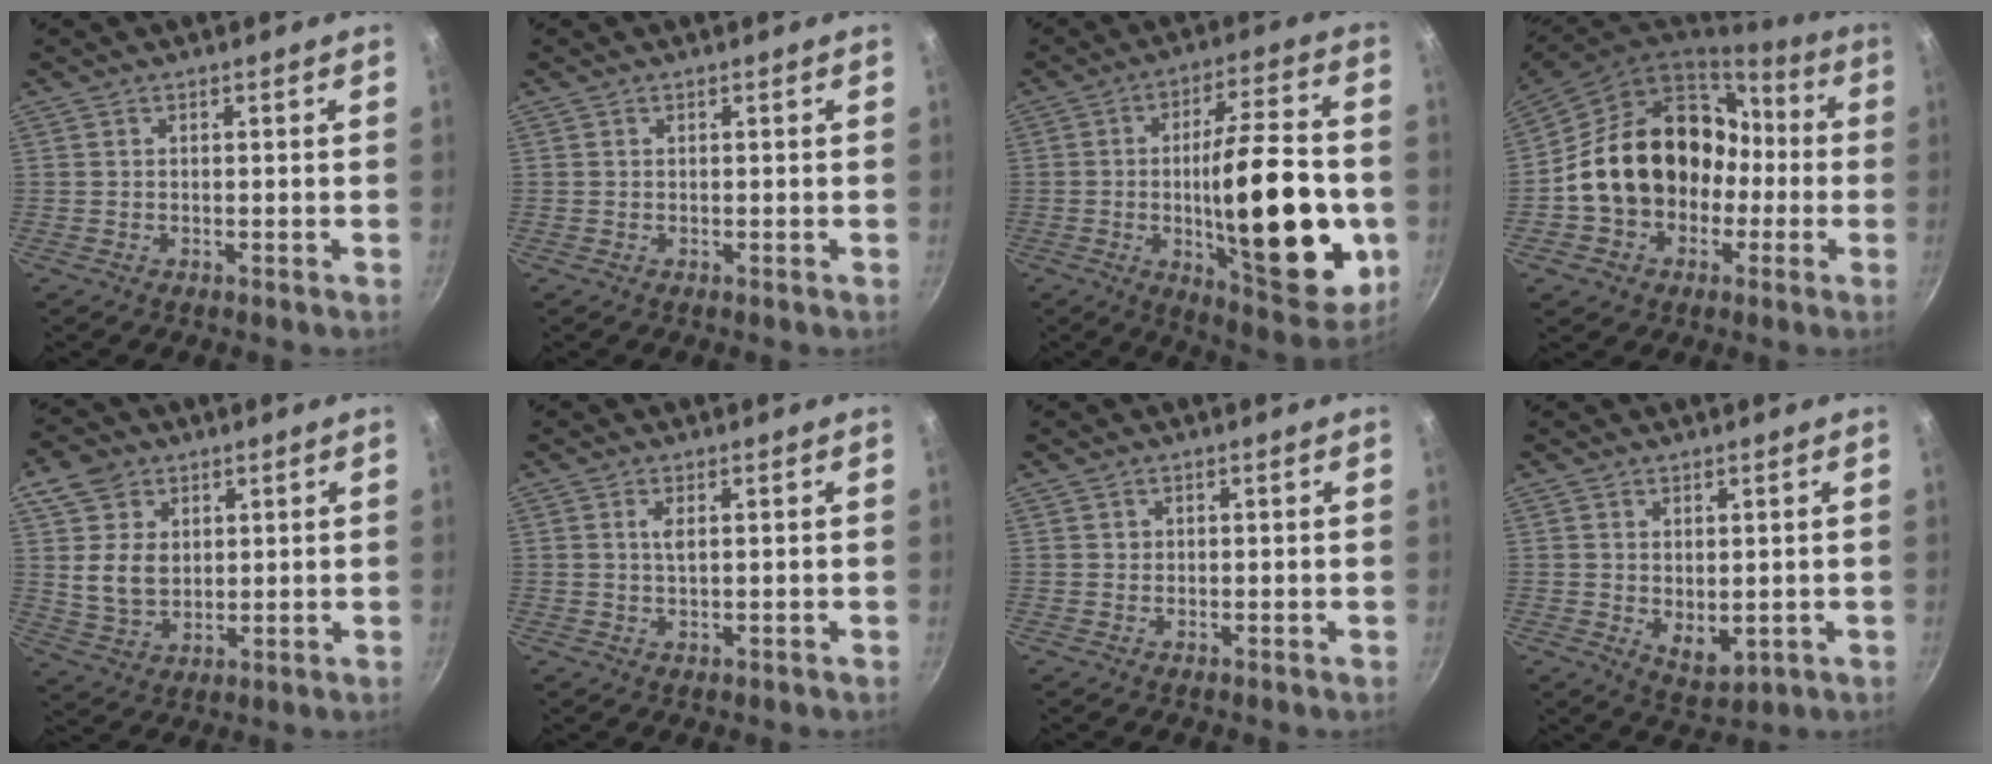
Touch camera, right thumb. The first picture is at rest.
{"total": 0.0}
{"total": 27.3, "force": [-4.6, 9.0, 25.4], "torque": [-0.343, 0.013, -0.059]}
{"total": 21.4, "force": [-1.6, 17.3, 12.5], "torque": [-0.192, 0.071, -0.012]}
{"total": 10.1, "force": [3.3, 7.9, 5.3], "torque": [-0.068, -0.017, 0.065]}
{"total": 2.0, "force": [0.5, 0.7, 1.8], "torque": [-0.036, -0.002, 0.012]}
{"total": 0.6, "force": [0.2, 0.5, 0.0], "torque": [0.005, 0.002, 0.002]}
{"total": 5.3, "force": [0.4, 3.2, 4.2], "torque": [-0.052, -0.019, 0.017]}